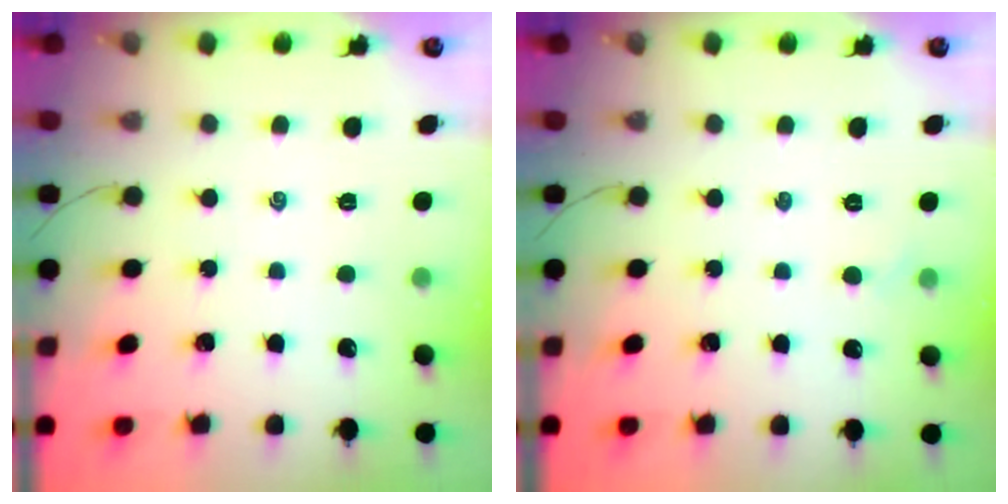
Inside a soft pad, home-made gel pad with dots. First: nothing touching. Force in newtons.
{"total": 2.7, "press": 2.5, "slide": 0.9}